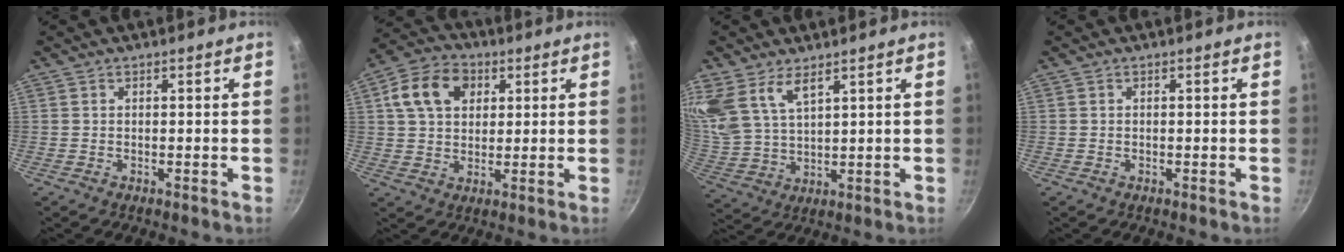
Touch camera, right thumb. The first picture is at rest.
{"total": 11.5, "force": [3.7, 8.4, 6.9], "torque": [-0.105, 0.005, 0.057]}
{"total": 12.6, "force": [6.9, 6.4, 8.3], "torque": [-0.187, -0.016, 0.153]}
{"total": 0.0}